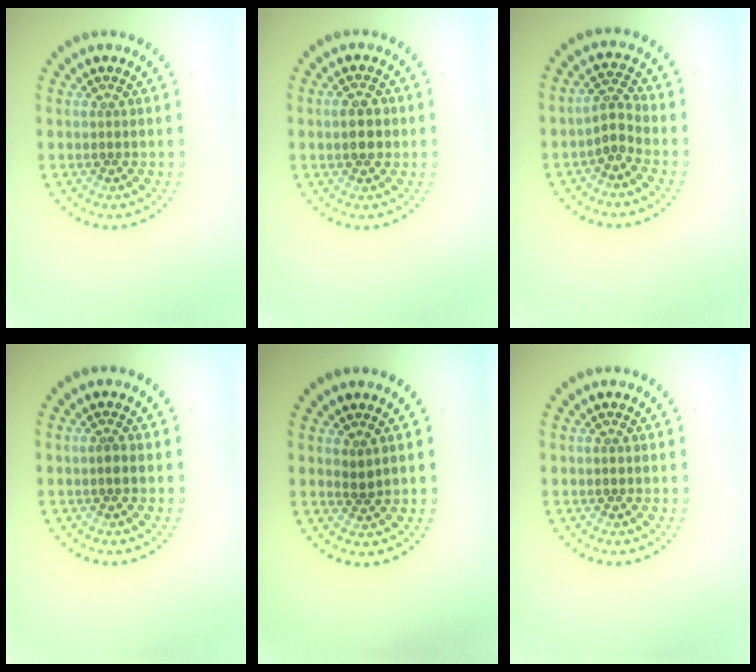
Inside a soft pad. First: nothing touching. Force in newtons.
{"total": 2.7, "press": 2.7, "slide": 0.1}
{"total": 2.0, "press": 1.6, "slide": 1.2}
{"total": 0.9, "press": 0.8, "slide": 0.3}
{"total": 1.2, "press": 0.9, "slide": 0.8}
{"total": 0.6, "press": 0.6, "slide": 0.1}